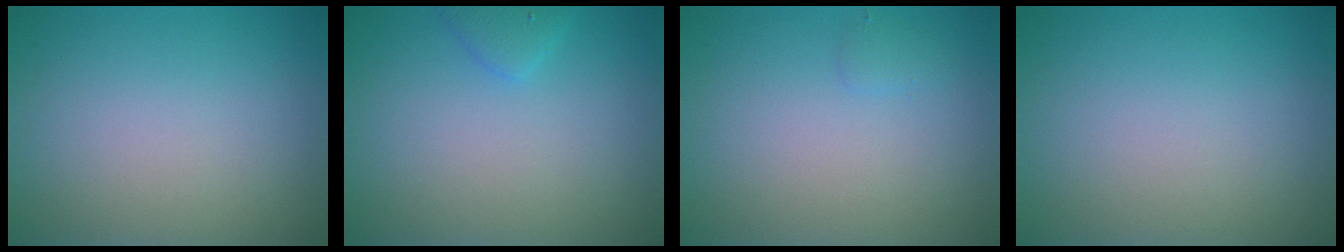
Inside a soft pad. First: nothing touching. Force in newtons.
{"total": 1.4, "press": 1.4, "slide": 0.1}
{"total": 0.7, "press": 0.7, "slide": 0.1}
{"total": 0.0}